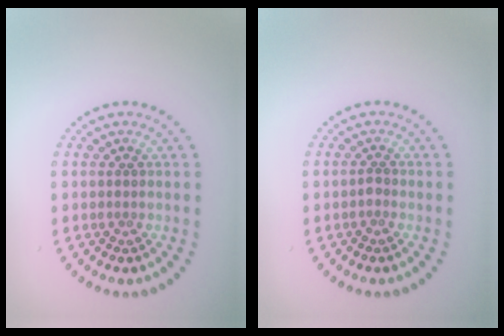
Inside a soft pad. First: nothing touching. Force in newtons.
{"total": 0.5, "press": 0.4, "slide": 0.3}